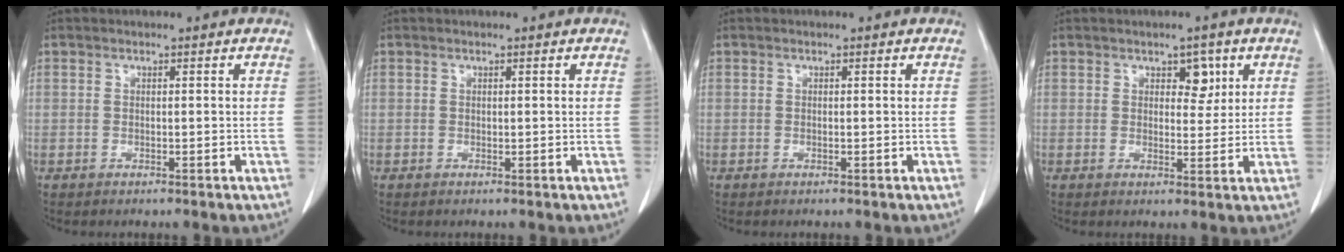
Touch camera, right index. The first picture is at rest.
{"total": 0.0}
{"total": 0.0}
{"total": 3.3, "force": [1.5, 2.0, 2.2], "torque": [-0.020, 0.002, 0.021]}